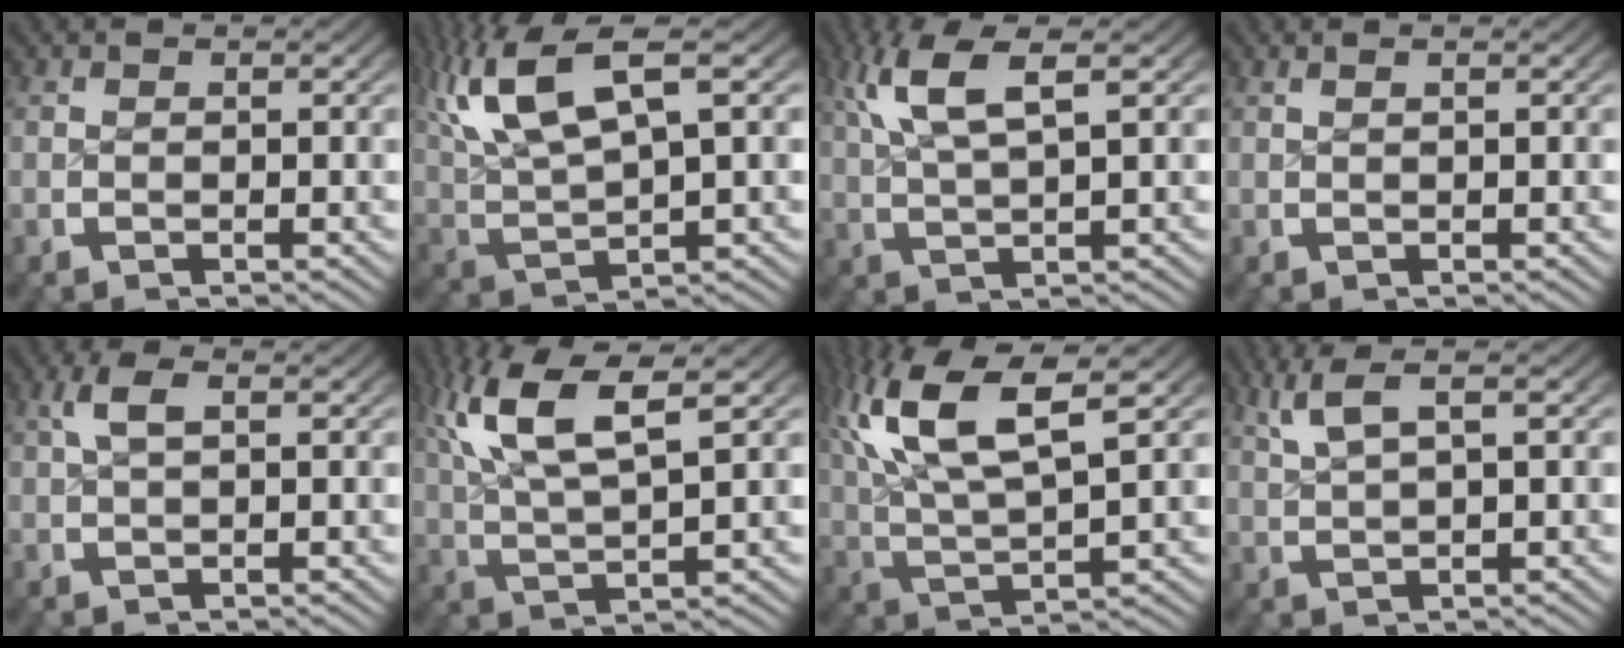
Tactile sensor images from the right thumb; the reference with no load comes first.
{"total": 9.3, "force": [2.7, 5.5, 7.0], "torque": [-0.154, -0.006, 0.052]}
{"total": 5.8, "force": [2.6, 2.1, 4.7], "torque": [-0.097, 0.006, 0.054]}
{"total": 0.7, "force": [0.3, -0.2, 0.5], "torque": [-0.010, 0.002, 0.009]}
{"total": 2.3, "force": [1.0, 0.8, 1.9], "torque": [-0.041, 0.006, 0.020]}
{"total": 8.0, "force": [3.1, 3.9, 6.3], "torque": [-0.131, -0.002, 0.058]}
{"total": 9.7, "force": [3.3, 4.9, 7.7], "torque": [-0.160, -0.006, 0.059]}
{"total": 3.9, "force": [2.2, 1.1, 3.0], "torque": [-0.054, 0.010, 0.045]}